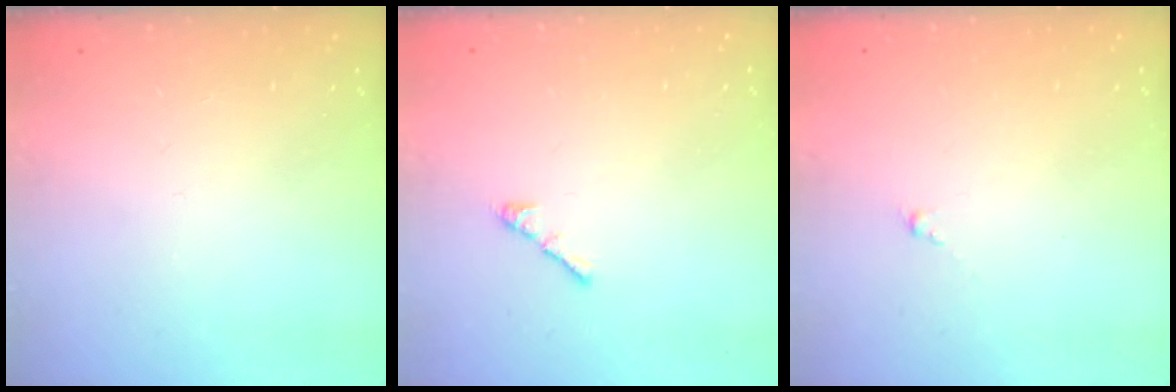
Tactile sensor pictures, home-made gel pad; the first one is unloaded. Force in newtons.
{"total": 3.0, "press": 2.9, "slide": 0.8}
{"total": 0.0}